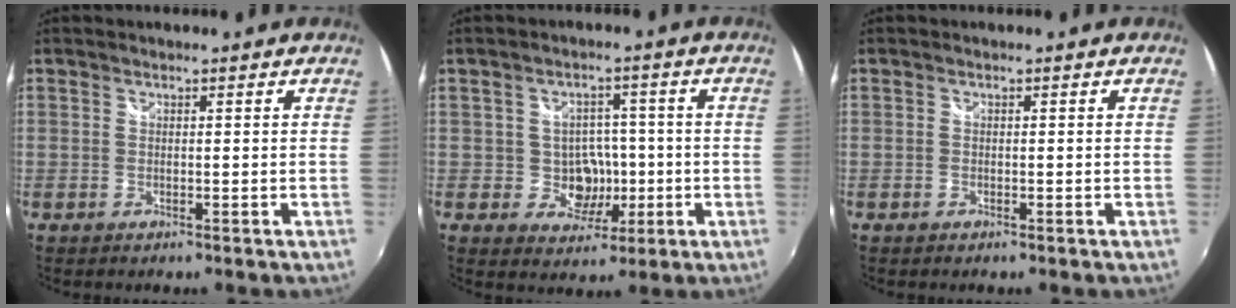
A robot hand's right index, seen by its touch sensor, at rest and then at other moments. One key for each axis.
{"total": 5.9, "fx": -1.0, "fy": 5.5, "fz": 2.0, "tx": -0.045, "ty": 0.012, "tz": -0.001}
{"total": 0.6, "fx": -0.4, "fy": 0.4, "fz": 0.1, "tx": -0.002, "ty": -0.002, "tz": -0.010}